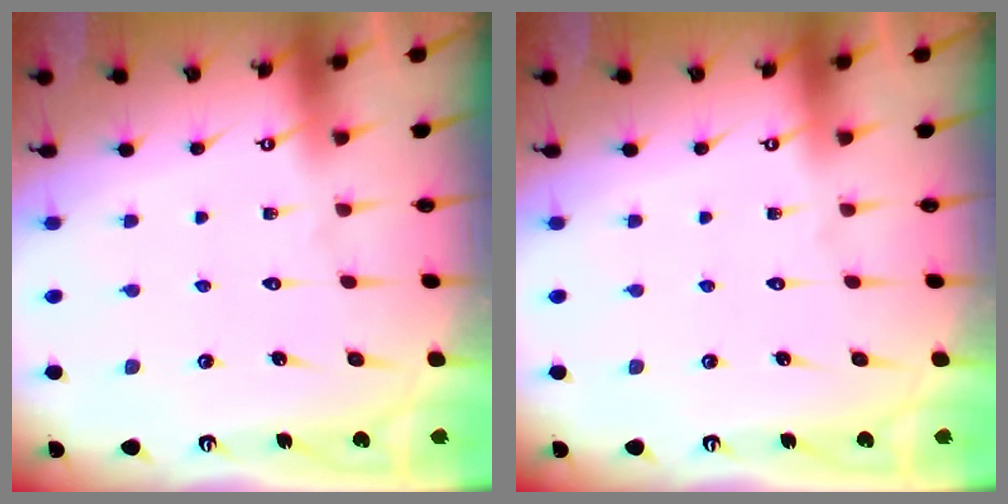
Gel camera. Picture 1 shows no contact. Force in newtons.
{"total": 0.0}